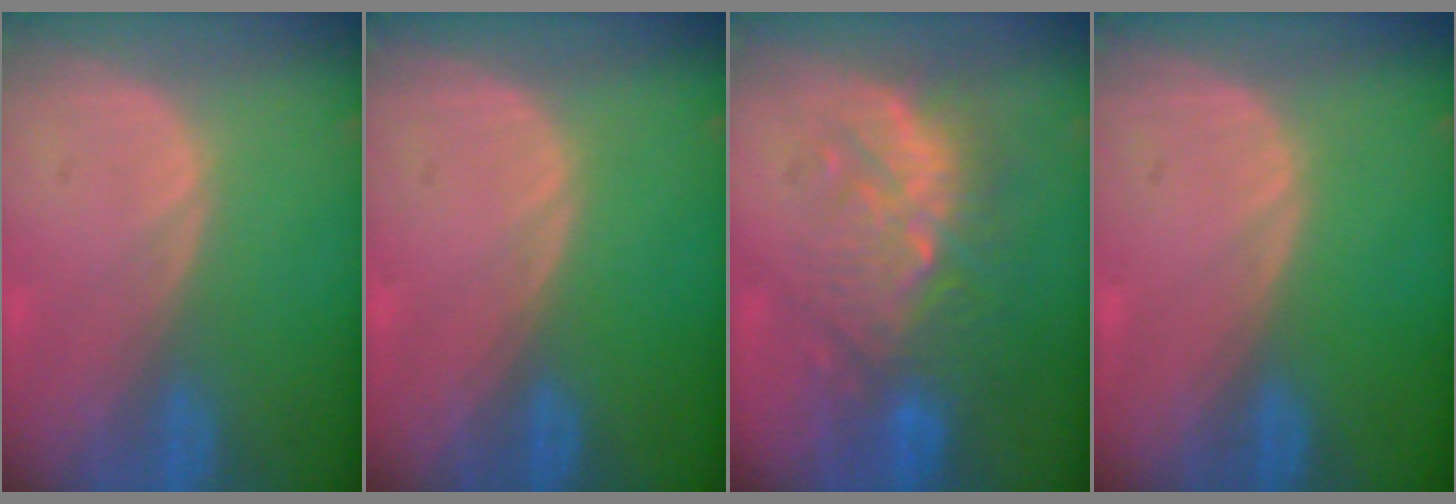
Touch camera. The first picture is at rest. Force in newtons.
{"total": 0.0}
{"total": 9.1, "press": 9.0, "slide": 1.6}
{"total": 0.0}